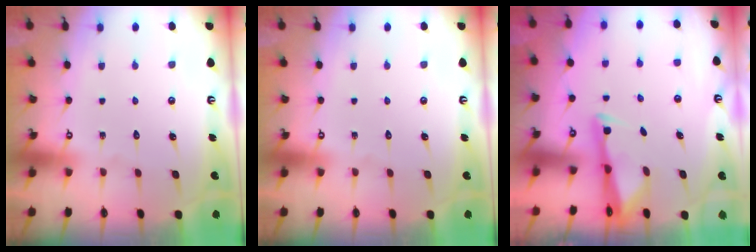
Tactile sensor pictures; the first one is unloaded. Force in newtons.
{"total": 0.0}
{"total": 2.6, "press": 2.6, "slide": 0.4}